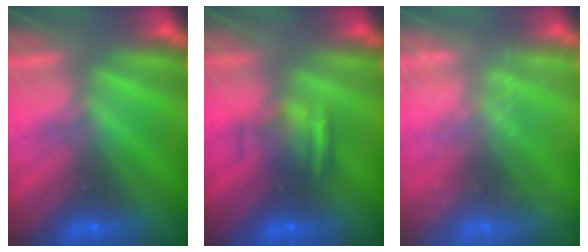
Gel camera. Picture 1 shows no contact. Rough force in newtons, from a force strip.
{"total": 5.9}
{"total": 7.2}